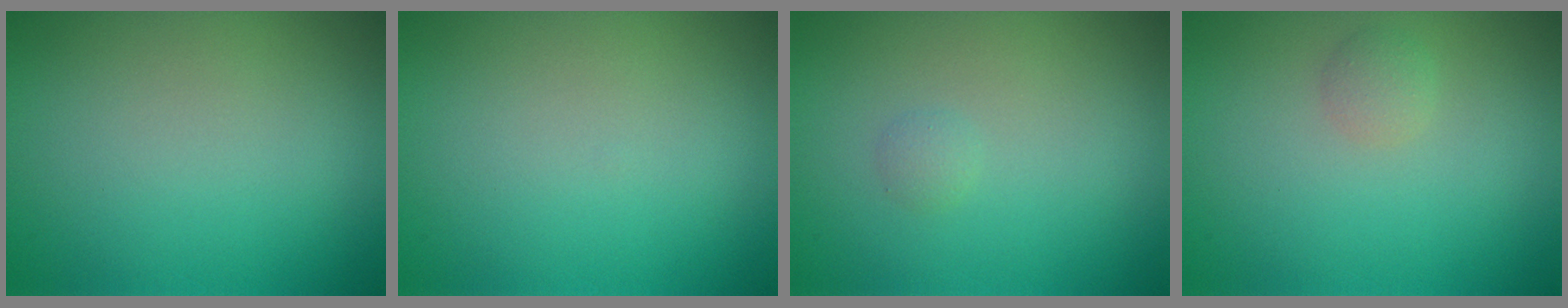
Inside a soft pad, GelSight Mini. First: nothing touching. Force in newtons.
{"total": 0.0}
{"total": 0.6, "press": 0.6, "slide": 0.1}
{"total": 1.0, "press": 1.0, "slide": 0.0}